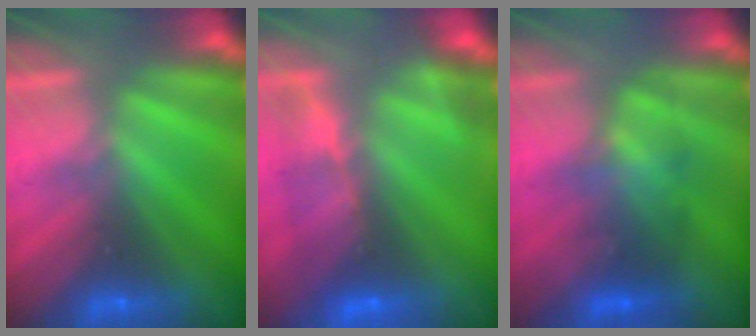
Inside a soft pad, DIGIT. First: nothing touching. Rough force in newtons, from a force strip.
{"total": 7.8}
{"total": 3.8}